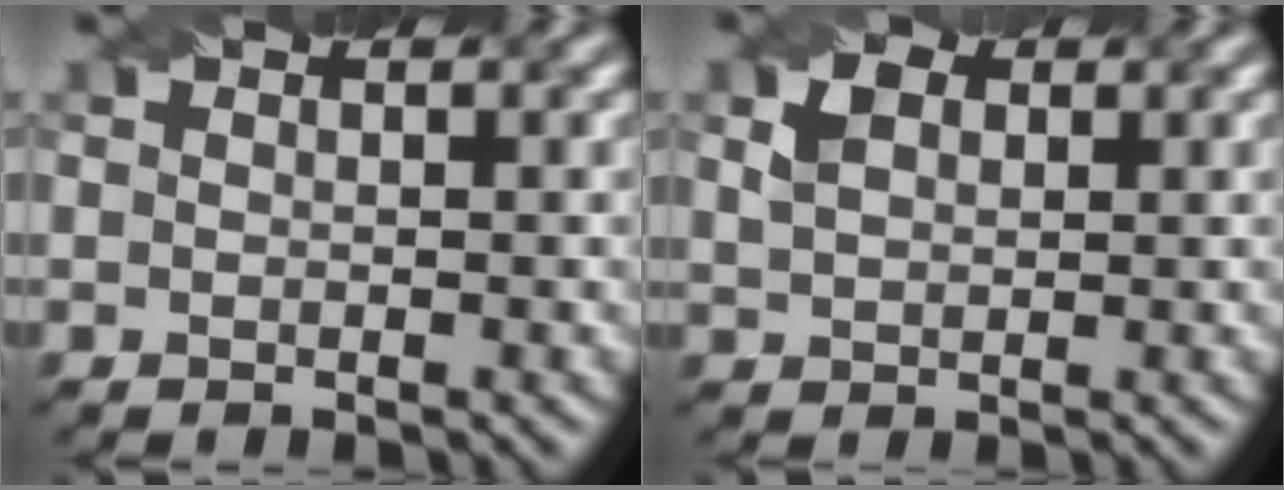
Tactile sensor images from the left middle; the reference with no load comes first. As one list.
[{"total": 2.4, "force": [1.0, 1.7, 1.4], "torque": [-0.033, 0.003, 0.020]}]